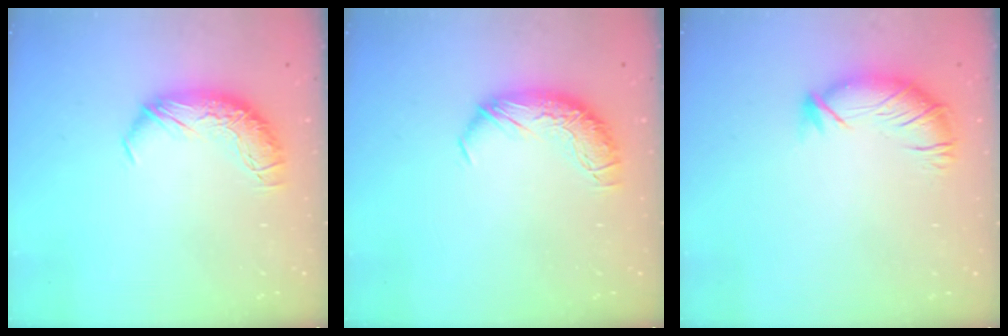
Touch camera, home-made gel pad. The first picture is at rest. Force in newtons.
{"total": 0.0}
{"total": 2.8, "press": 2.0, "slide": 2.0}